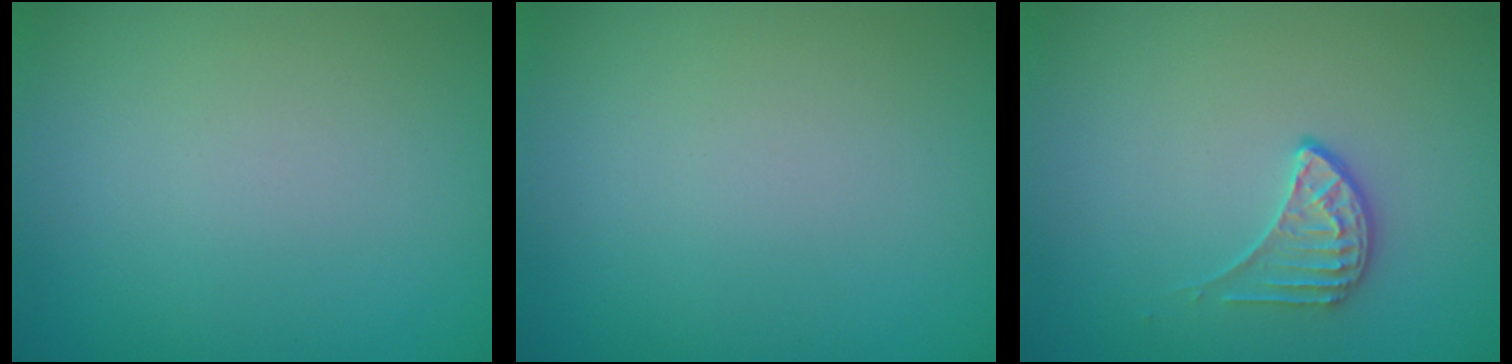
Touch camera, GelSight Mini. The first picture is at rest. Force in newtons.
{"total": 0.0}
{"total": 1.9, "press": 1.3, "slide": 1.3}